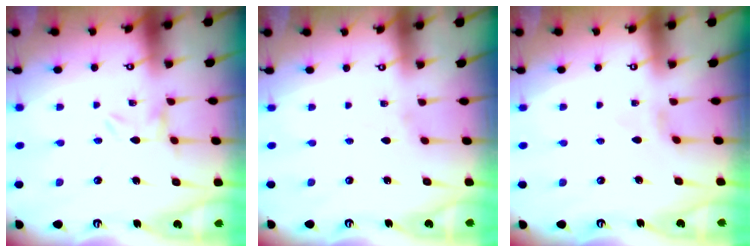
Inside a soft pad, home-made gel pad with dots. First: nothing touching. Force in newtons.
{"total": 0.0}
{"total": 2.5, "press": 2.5, "slide": 0.5}